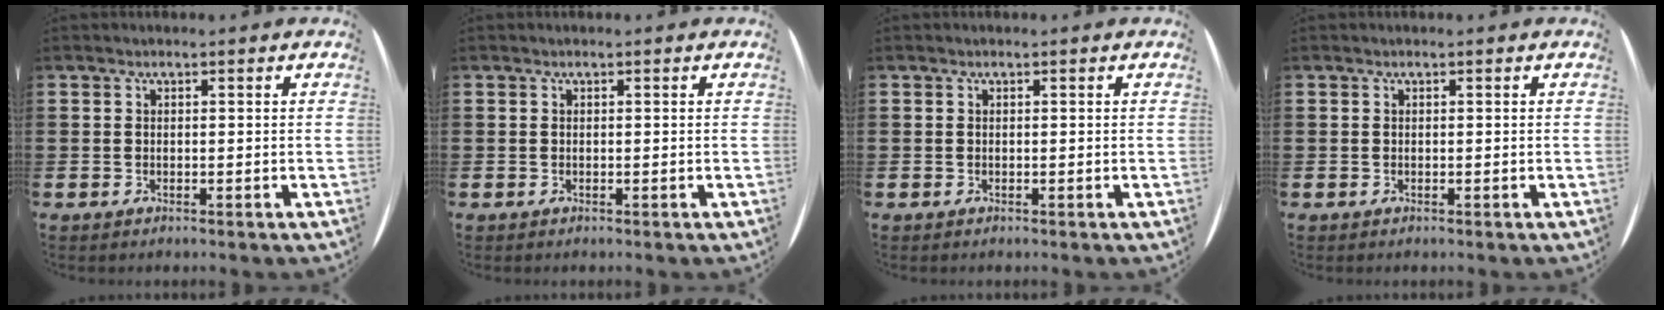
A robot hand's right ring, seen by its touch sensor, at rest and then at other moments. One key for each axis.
{"total": 0.0}
{"total": 0.0}
{"total": 0.0}